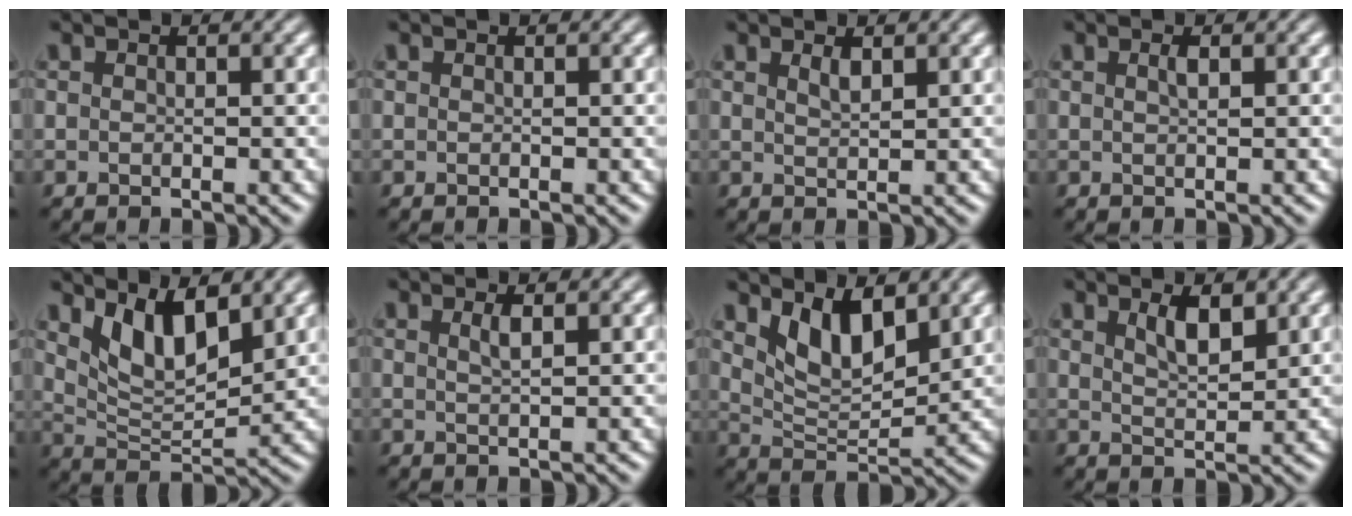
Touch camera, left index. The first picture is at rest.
{"total": 0.0}
{"total": 1.2, "force": [0.9, 0.3, 0.7], "torque": [-0.013, 0.000, 0.016]}
{"total": 0.8, "force": [0.4, 0.2, 0.7], "torque": [-0.012, 0.002, 0.006]}
{"total": 6.2, "force": [3.4, 2.5, 4.5], "torque": [-0.089, -0.013, 0.062]}
{"total": 1.3, "force": [0.6, 0.3, 1.0], "torque": [-0.015, 0.003, 0.009]}
{"total": 5.5, "force": [3.1, 2.4, 3.9], "torque": [-0.080, -0.014, 0.055]}
{"total": 2.7, "force": [1.6, 0.8, 2.0], "torque": [-0.035, -0.002, 0.029]}